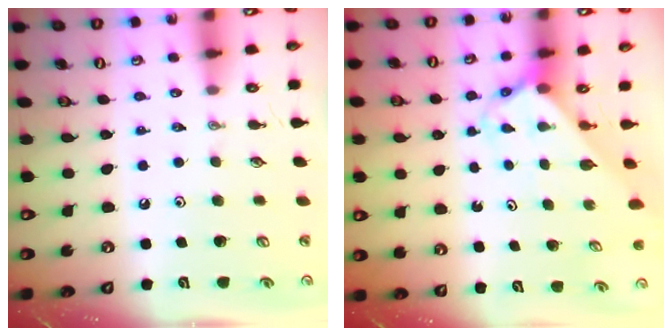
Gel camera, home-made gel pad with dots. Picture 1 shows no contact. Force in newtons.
{"total": 2.2, "press": 2.2, "slide": 0.1}